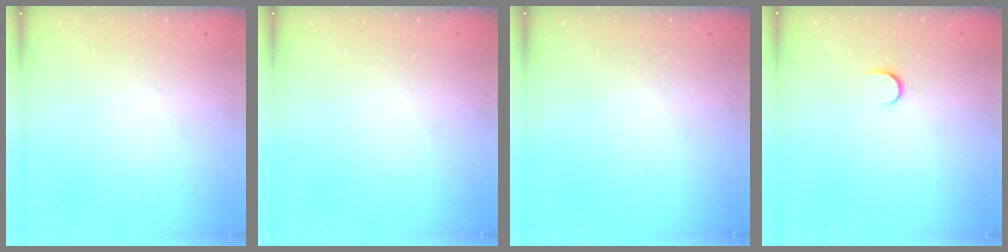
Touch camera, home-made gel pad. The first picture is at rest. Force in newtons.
{"total": 0.0}
{"total": 0.0}
{"total": 3.9, "press": 3.9, "slide": 0.5}